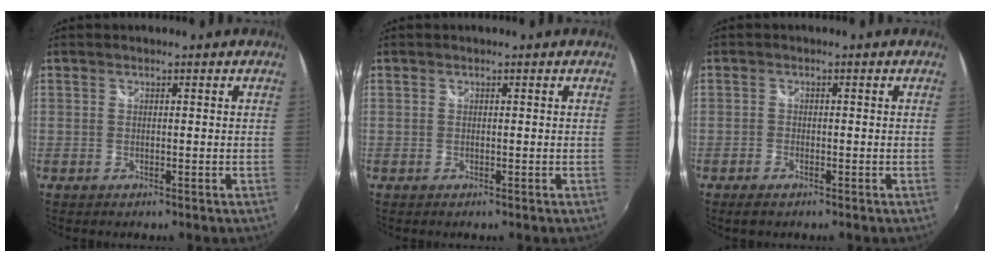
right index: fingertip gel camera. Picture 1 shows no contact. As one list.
[{"total": 0.0}, {"total": 1.6, "force": [-1.3, 0.2, 0.9], "torque": [-0.021, -0.003, -0.029]}]